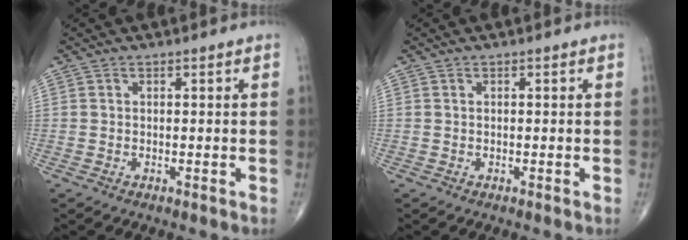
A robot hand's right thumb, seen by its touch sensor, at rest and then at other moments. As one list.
[{"total": 0.0}]